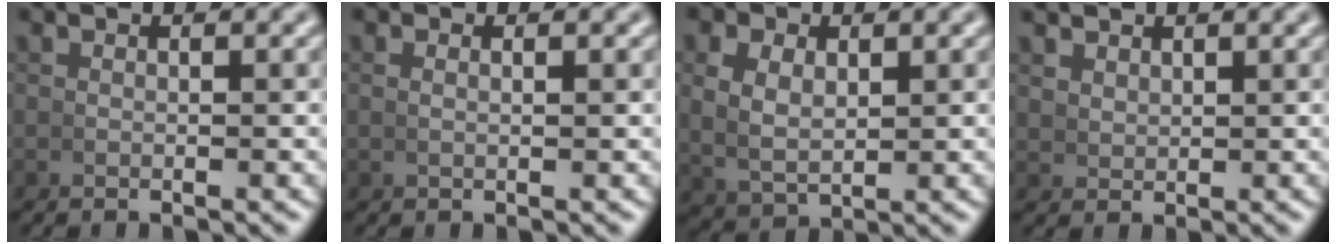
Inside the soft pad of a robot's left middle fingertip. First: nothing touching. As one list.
[{"total": 0.5, "force": [0.3, -0.2, 0.3], "torque": [-0.008, -0.001, 0.008]}, {"total": 4.2, "force": [1.0, 3.0, 2.7], "torque": [-0.061, -0.013, 0.031]}, {"total": 1.9, "force": [1.7, 0.7, 0.6], "torque": [-0.008, 0.001, 0.042]}]